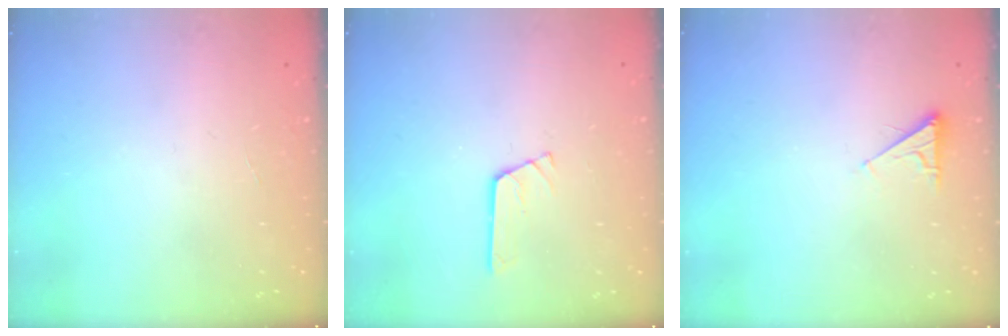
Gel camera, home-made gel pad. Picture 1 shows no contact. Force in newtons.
{"total": 3.0, "press": 2.9, "slide": 0.4}
{"total": 2.5, "press": 2.5, "slide": 0.4}